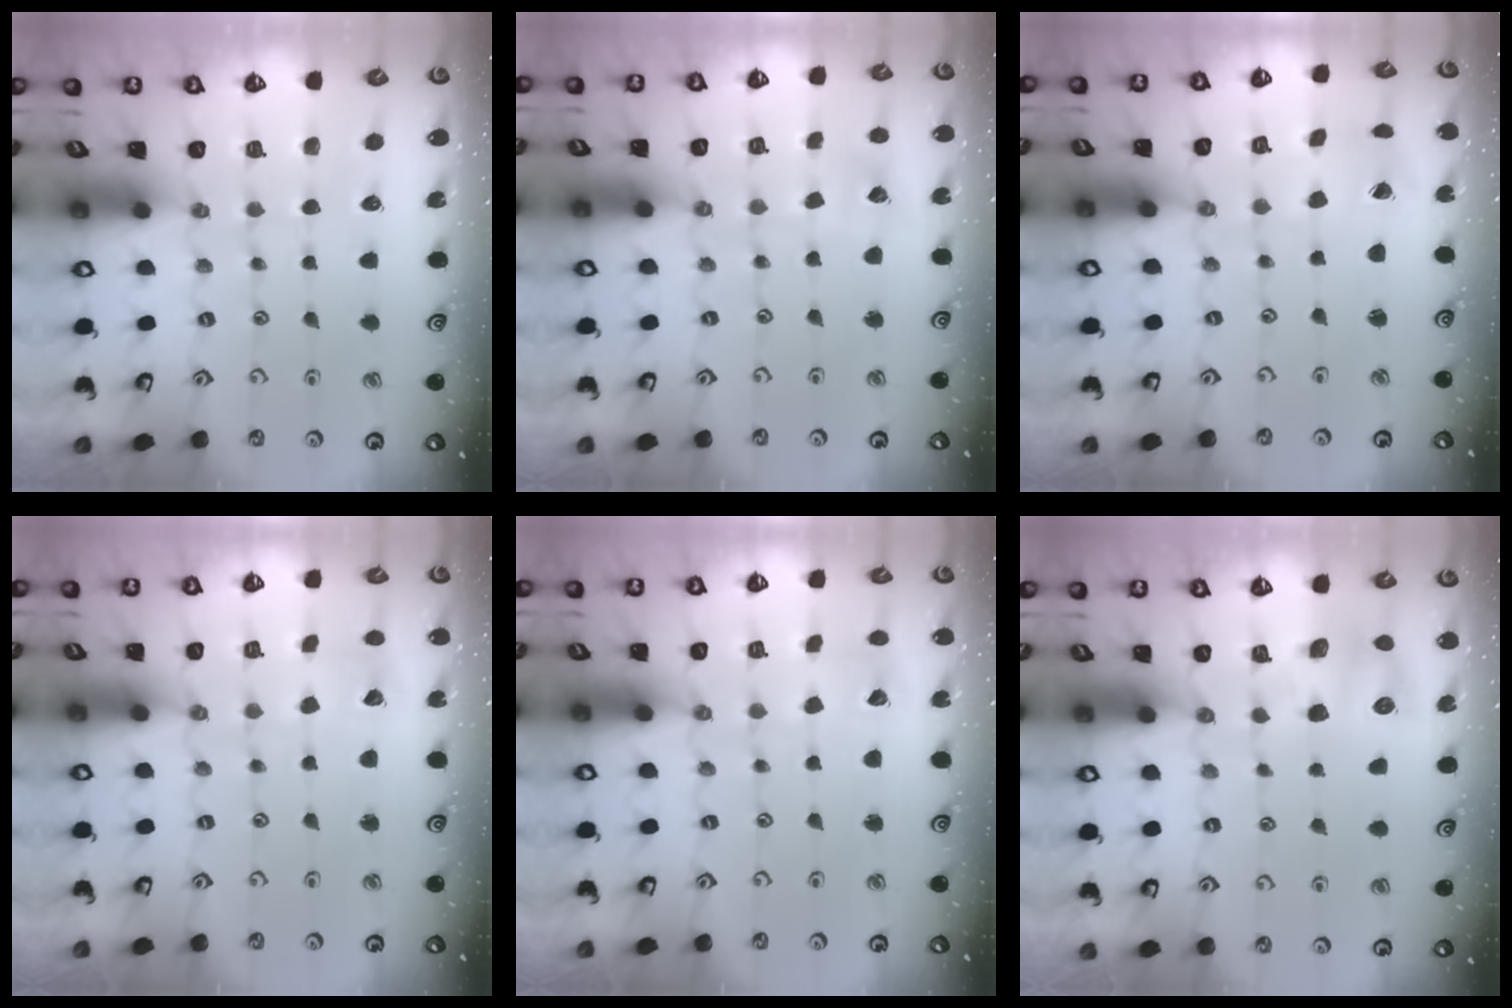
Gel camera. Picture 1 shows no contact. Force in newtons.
{"total": 4.5, "press": 4.4, "slide": 0.7}
{"total": 1.1, "press": 1.1, "slide": 0.2}
{"total": 3.0, "press": 3.0, "slide": 0.2}
{"total": 3.0, "press": 3.0, "slide": 0.2}
{"total": 10.1, "press": 10.1, "slide": 0.6}